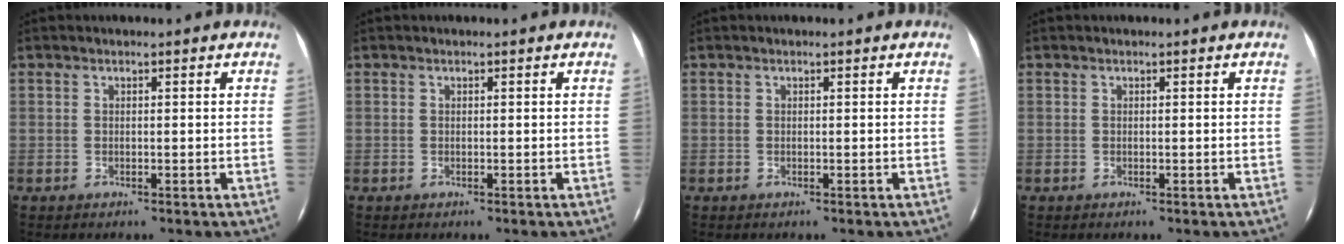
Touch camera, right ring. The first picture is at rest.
{"total": 0.0}
{"total": 0.0}
{"total": 0.0}